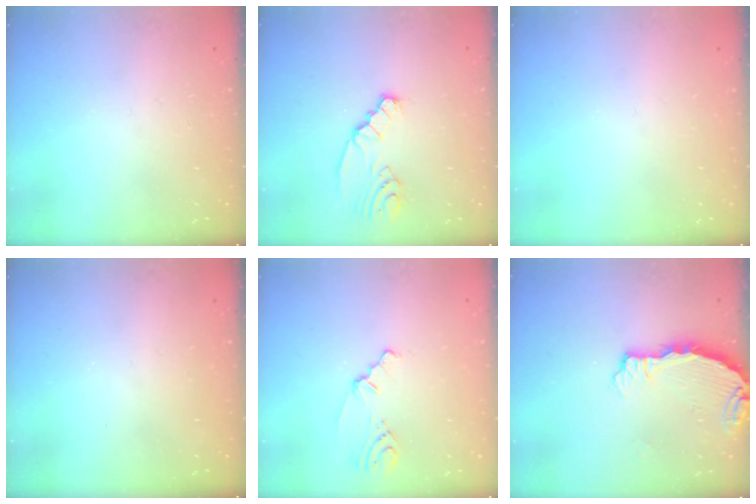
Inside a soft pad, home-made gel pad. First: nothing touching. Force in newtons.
{"total": 2.4, "press": 2.4, "slide": 0.4}
{"total": 0.0}
{"total": 0.0}
{"total": 1.8, "press": 1.7, "slide": 0.6}
{"total": 3.7, "press": 3.7, "slide": 0.4}